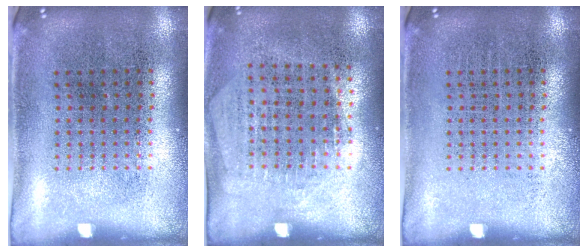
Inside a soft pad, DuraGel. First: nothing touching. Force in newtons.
{"total": 1.3, "press": 1.2, "slide": 0.6}
{"total": 0.0}